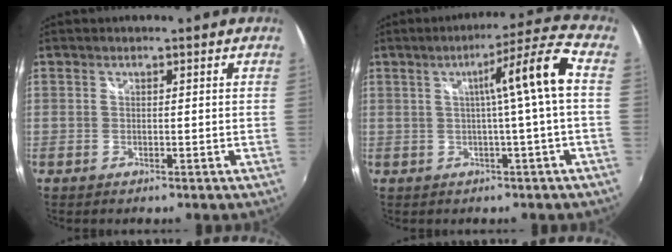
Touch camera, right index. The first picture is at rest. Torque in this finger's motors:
{"motor_torque": [1.01, -0.03, 0.48, 0.14]}